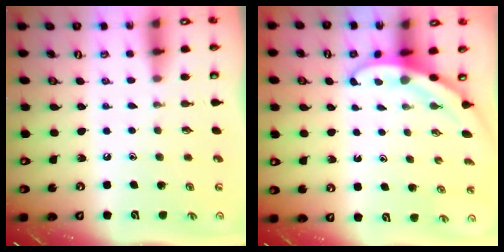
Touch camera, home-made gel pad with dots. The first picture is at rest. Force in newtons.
{"total": 3.1, "press": 3.1, "slide": 0.2}